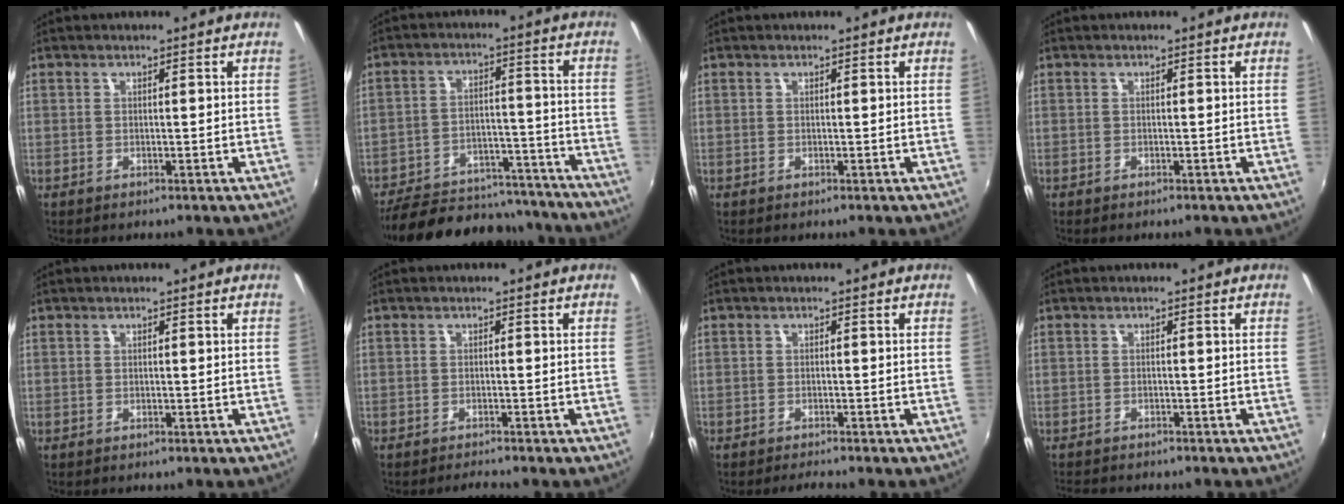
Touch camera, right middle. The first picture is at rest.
{"total": 24.0, "force": [-20.8, 8.7, 8.4], "torque": [-0.174, 0.024, -0.270]}
{"total": 0.0}
{"total": 0.5, "force": [-0.5, 0.2, 0.2], "torque": [-0.004, -0.003, -0.008]}
{"total": 0.0}
{"total": 1.5, "force": [-1.5, -0.1, 0.2], "torque": [-0.010, -0.006, -0.027]}
{"total": 1.8, "force": [-1.7, -0.1, 0.5], "torque": [-0.015, -0.009, -0.031]}
{"total": 4.7, "force": [-4.3, 0.9, 1.5], "torque": [-0.041, -0.018, -0.071]}